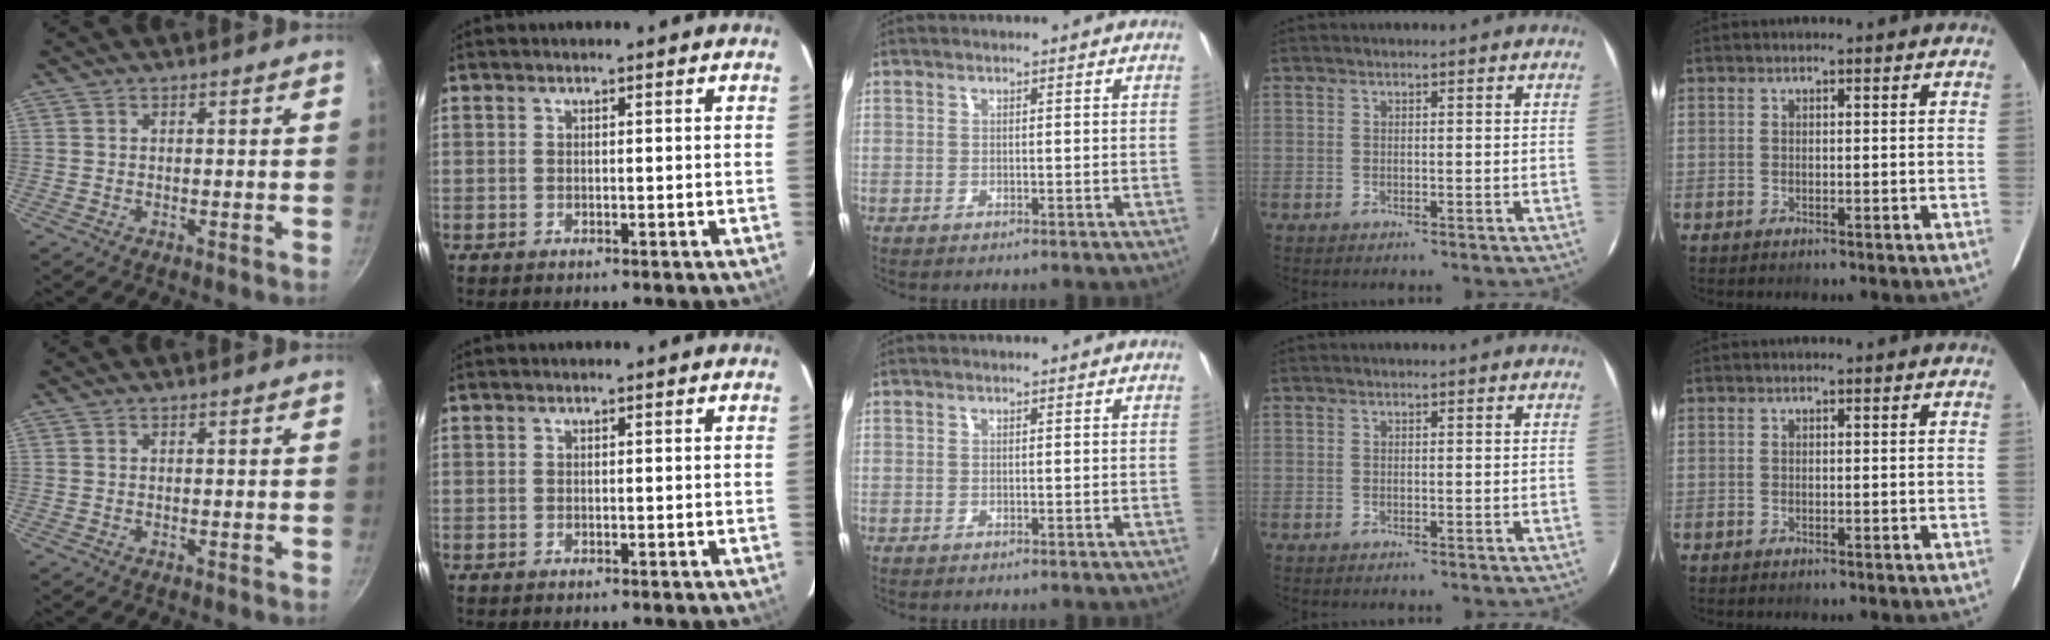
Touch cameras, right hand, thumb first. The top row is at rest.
{}